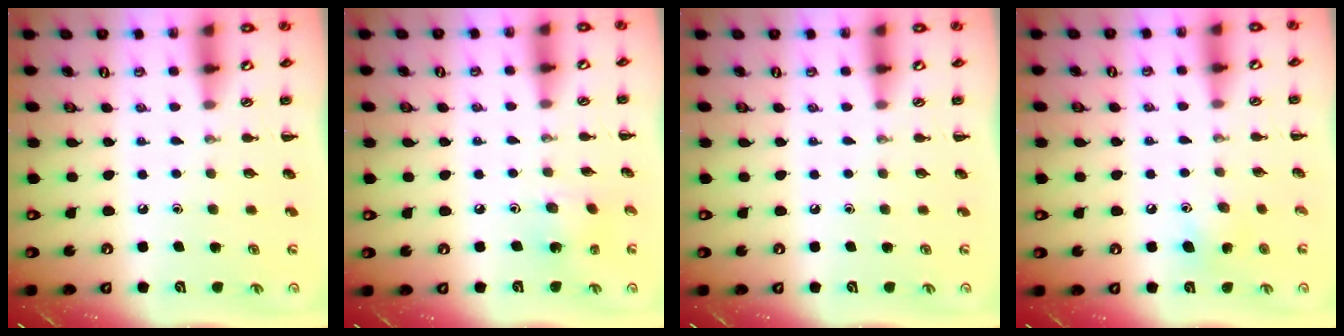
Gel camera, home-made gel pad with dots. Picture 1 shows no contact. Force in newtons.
{"total": 1.7, "press": 1.7, "slide": 0.5}
{"total": 0.0}
{"total": 5.3, "press": 4.9, "slide": 2.0}